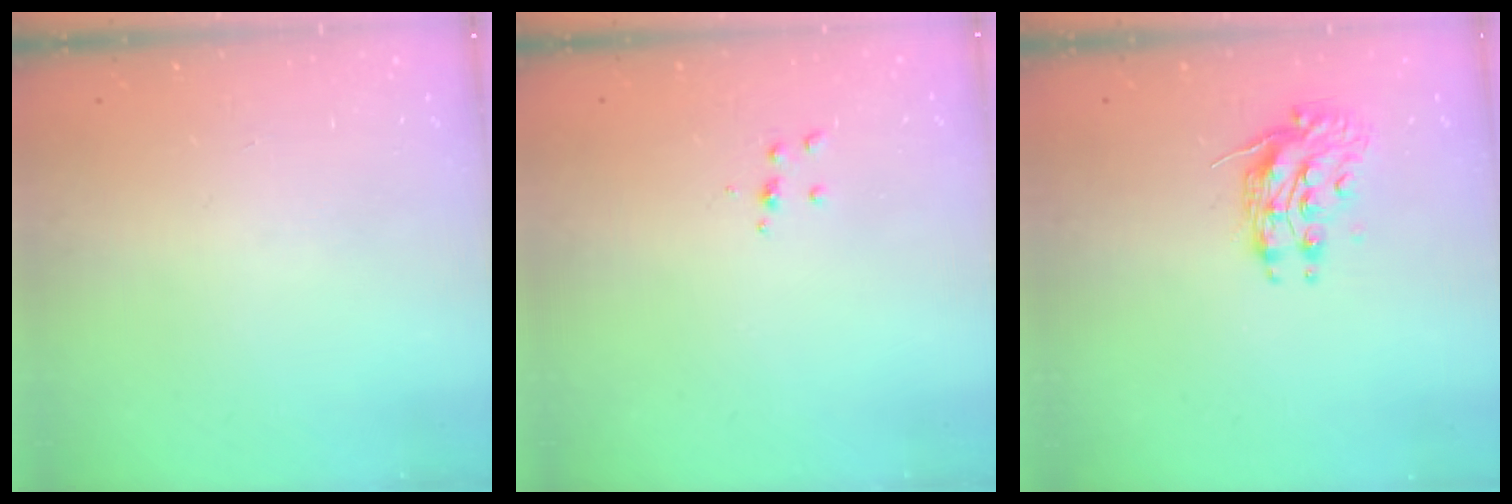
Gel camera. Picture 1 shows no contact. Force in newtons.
{"total": 3.3, "press": 3.3, "slide": 0.4}
{"total": 9.8, "press": 9.7, "slide": 0.8}